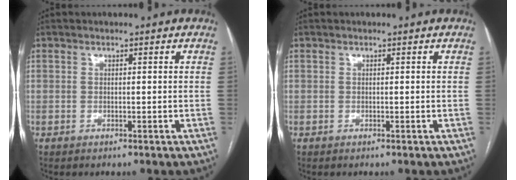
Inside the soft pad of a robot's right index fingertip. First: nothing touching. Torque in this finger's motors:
{"motor_torque": [0.00, 0.00, -0.01, 0.00]}